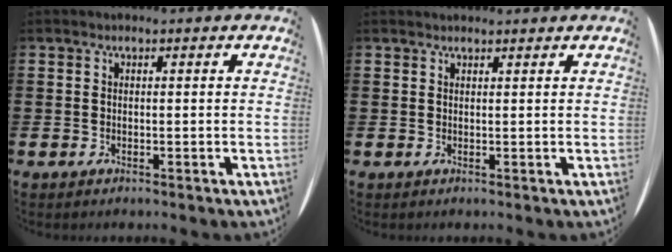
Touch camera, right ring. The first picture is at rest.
{"total": 0.5, "force": [0.5, -0.1, 0.0], "torque": [0.001, 0.000, 0.010]}